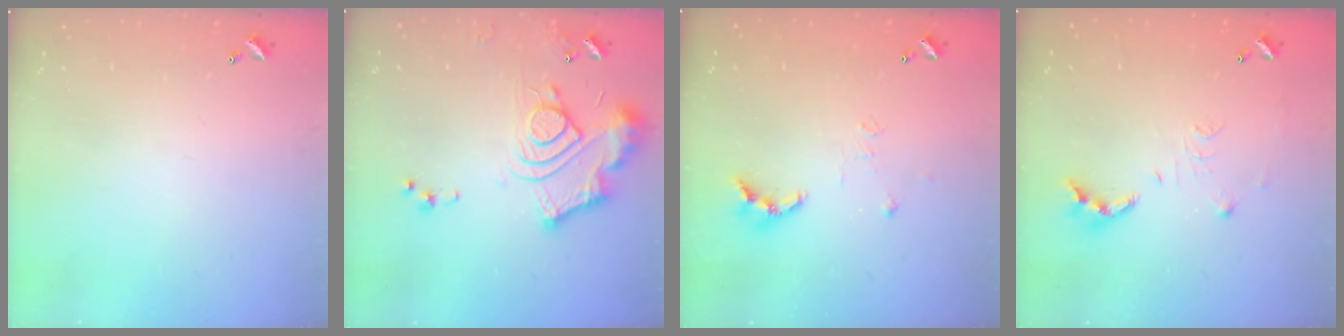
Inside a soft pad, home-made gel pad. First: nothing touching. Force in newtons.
{"total": 14.1, "press": 14.1, "slide": 1.3}
{"total": 7.7, "press": 7.6, "slide": 0.6}
{"total": 8.7, "press": 8.7, "slide": 0.8}